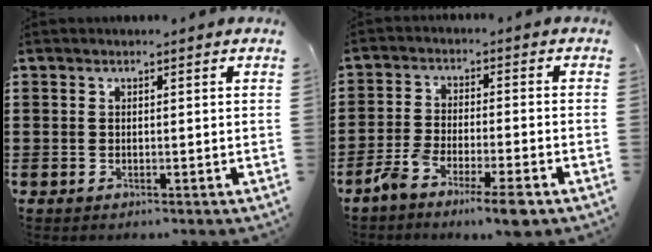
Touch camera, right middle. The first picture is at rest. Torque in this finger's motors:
{"motor_torque": [1.06, -1.01, 0.46, 0.14]}